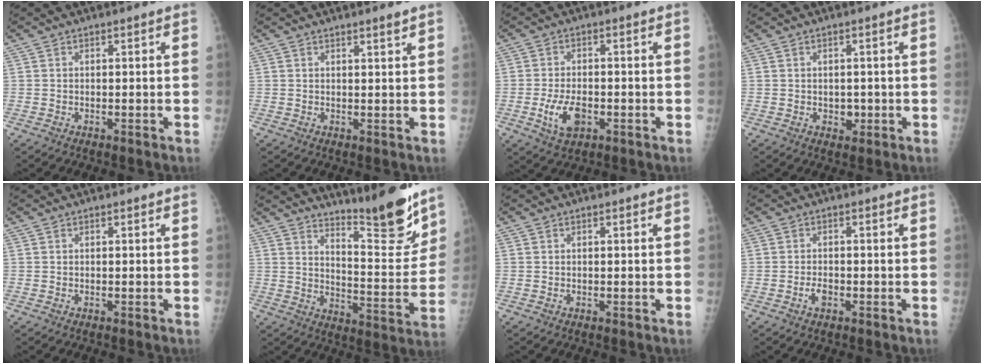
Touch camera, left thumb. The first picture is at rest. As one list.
[{"total": 1.3, "force": [1.1, -0.1, 0.7], "torque": [-0.006, -0.010, 0.018]}, {"total": 6.3, "force": [-2.0, 3.5, 4.8], "torque": [-0.088, 0.004, -0.032]}, {"total": 2.1, "force": [-0.2, 1.7, 1.2], "torque": [-0.005, 0.000, 0.000]}, {"total": 0.0}, {"total": 15.5, "force": [13.1, 2.4, 7.9], "torque": [-0.086, -0.117, 0.199]}, {"total": 0.0}, {"total": 2.1, "force": [-1.0, 1.2, 1.4], "torque": [-0.023, 0.004, -0.019]}]